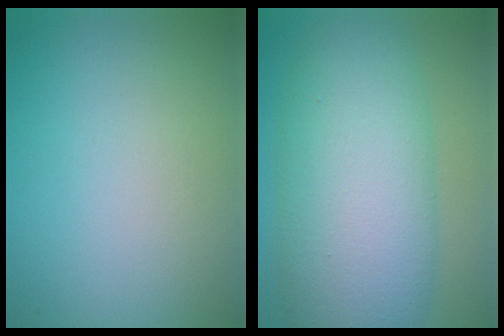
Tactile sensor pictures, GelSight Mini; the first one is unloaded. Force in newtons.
{"total": 12.1, "press": 12.1, "slide": 0.1}